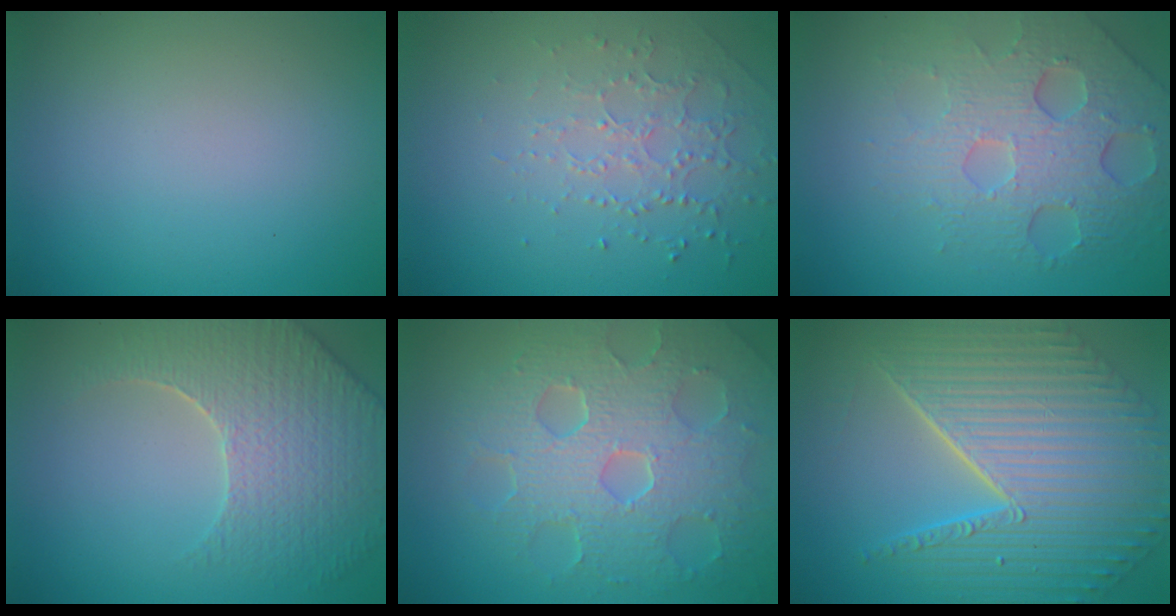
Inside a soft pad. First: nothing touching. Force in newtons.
{"total": 1.7, "press": 1.5, "slide": 0.8}
{"total": 6.3, "press": 4.7, "slide": 4.3}
{"total": 5.9, "press": 5.1, "slide": 3.0}
{"total": 8.6, "press": 6.0, "slide": 6.1}
{"total": 10.9, "press": 7.2, "slide": 8.1}